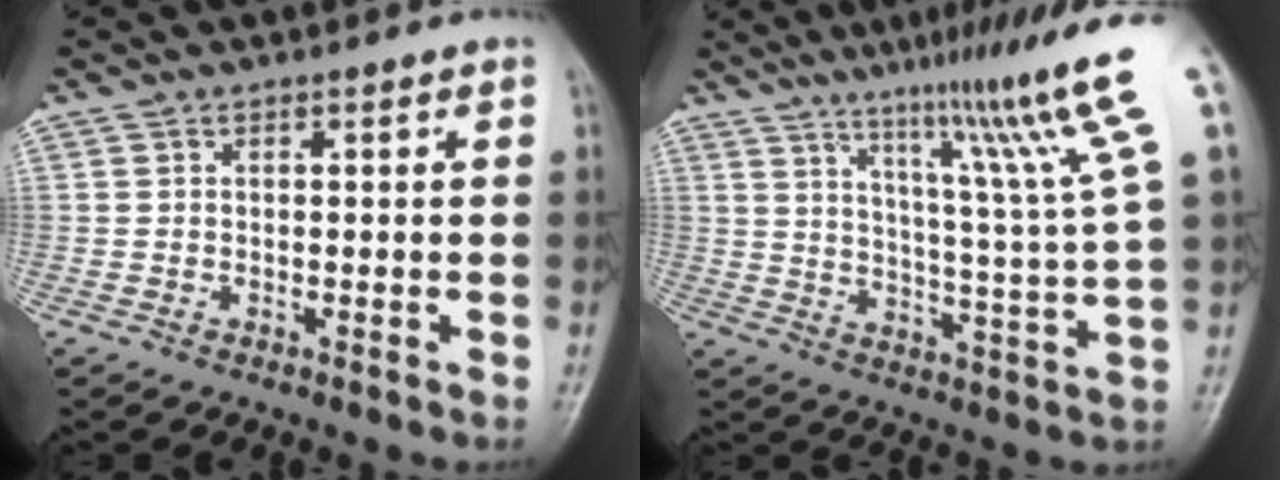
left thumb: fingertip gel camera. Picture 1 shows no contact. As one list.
[{"total": 17.6, "force": [10.5, -0.9, 14.0], "torque": [-0.197, -0.057, 0.150]}]